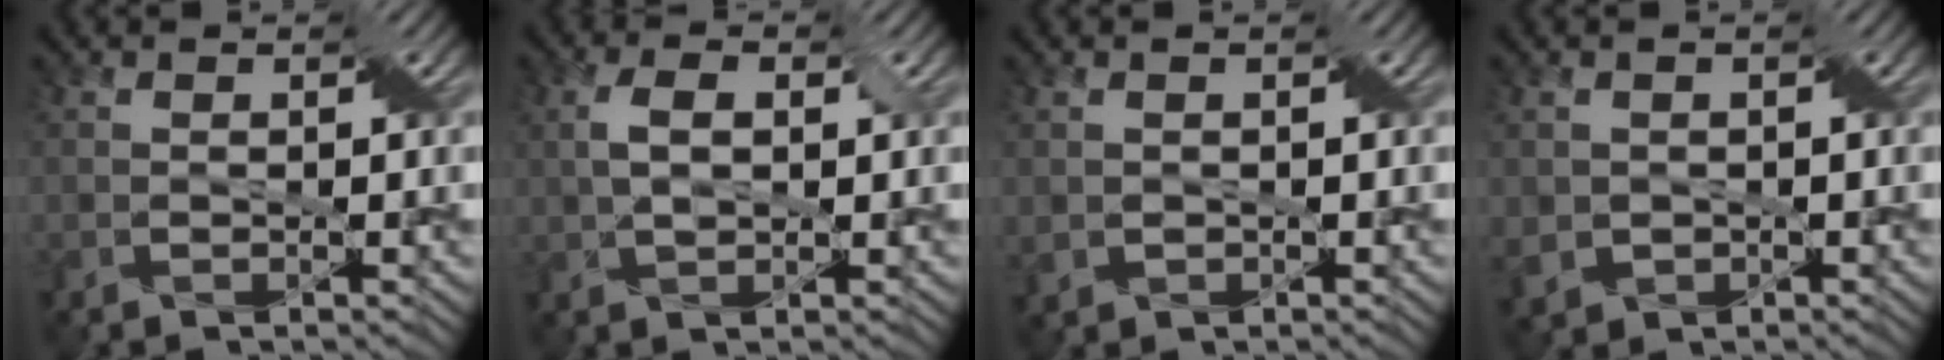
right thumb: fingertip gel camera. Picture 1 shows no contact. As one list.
[{"total": 3.7, "force": [0.7, 1.9, 3.1], "torque": [-0.075, 0.005, 0.010]}, {"total": 1.3, "force": [-0.1, 1.3, 0.2], "torque": [-0.018, -0.008, -0.001]}, {"total": 2.8, "force": [-0.3, 2.7, 0.8], "torque": [-0.038, -0.014, -0.006]}]